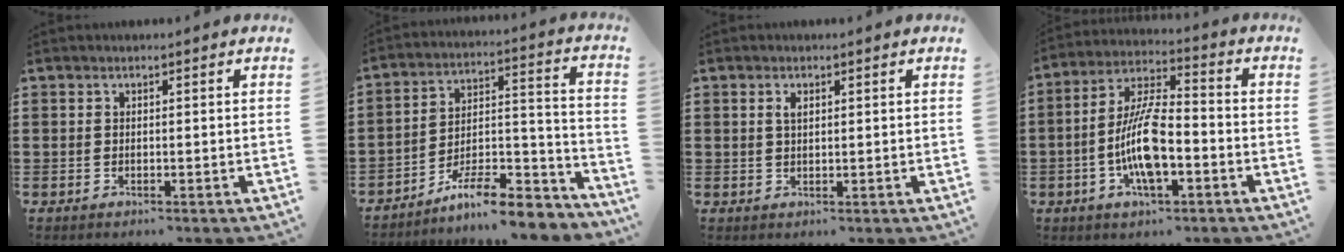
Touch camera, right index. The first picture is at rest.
{"total": 9.9, "force": [-8.4, 2.0, 4.8], "torque": [-0.067, 0.026, -0.157]}
{"total": 1.4, "force": [0.5, 0.6, 1.1], "torque": [-0.025, 0.005, 0.008]}
{"total": 10.6, "force": [-2.9, 3.9, 9.4], "torque": [-0.213, -0.006, -0.060]}